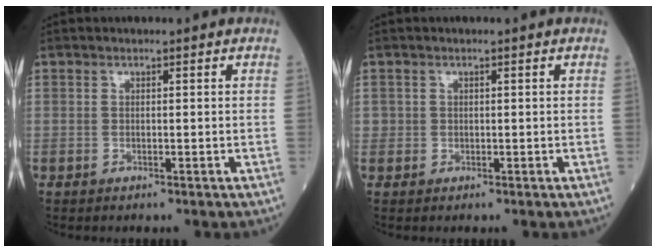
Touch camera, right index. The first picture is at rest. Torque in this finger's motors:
{"motor_torque": [0.05, 0.00, 0.02, 0.02]}